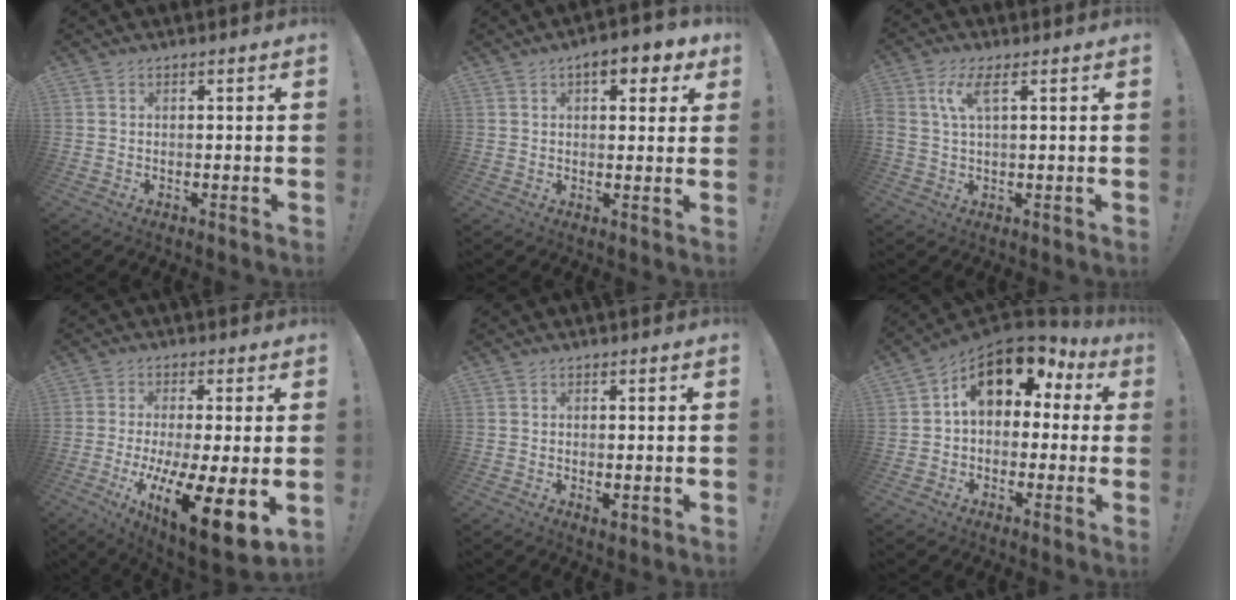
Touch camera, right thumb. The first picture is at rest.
{"total": 7.1, "force": [3.8, 3.1, 5.1], "torque": [-0.055, -0.013, 0.061]}
{"total": 5.9, "force": [2.2, 1.9, 5.1], "torque": [-0.098, 0.000, 0.039]}
{"total": 15.0, "force": [-5.1, 2.6, 13.9], "torque": [-0.212, 0.012, -0.077]}
{"total": 1.3, "force": [0.2, 0.5, 1.1], "torque": [-0.013, -0.003, 0.005]}
{"total": 12.0, "force": [5.5, 7.3, 7.8], "torque": [-0.113, -0.029, 0.099]}